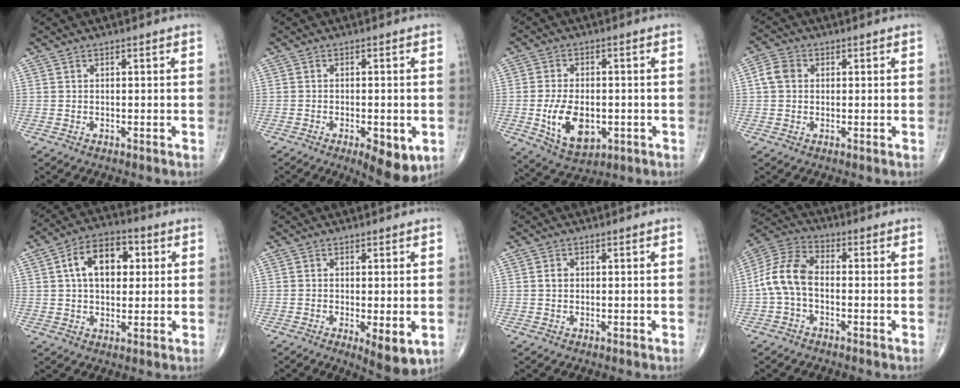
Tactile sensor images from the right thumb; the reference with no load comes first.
{"total": 8.1, "force": [-3.0, 3.1, 6.9], "torque": [-0.091, -0.008, -0.038]}
{"total": 11.0, "force": [-2.3, 6.6, 8.5], "torque": [-0.136, -0.004, -0.026]}
{"total": 4.1, "force": [0.5, 3.3, 2.3], "torque": [-0.040, 0.011, 0.004]}
{"total": 11.9, "force": [2.7, 7.5, 8.8], "torque": [-0.121, 0.015, 0.037]}
{"total": 6.3, "force": [-1.6, 2.0, 5.8], "torque": [-0.086, -0.020, -0.019]}
{"total": 1.2, "force": [0.1, 1.0, 0.7], "torque": [-0.010, 0.004, 0.002]}
{"total": 9.5, "force": [-1.4, 5.7, 7.4], "torque": [-0.152, 0.030, -0.040]}